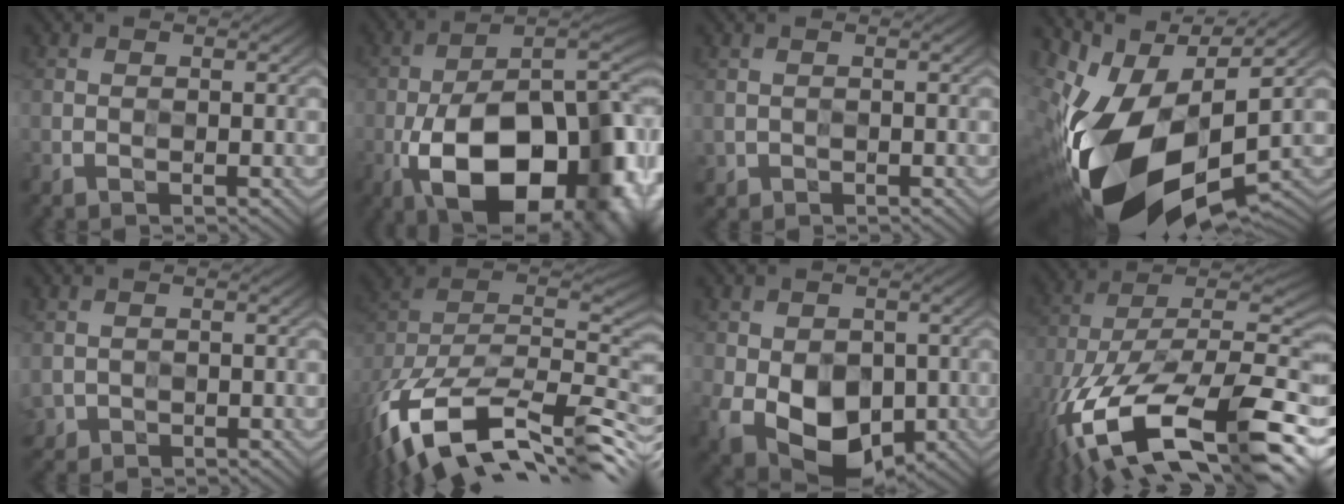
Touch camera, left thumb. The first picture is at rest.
{"total": 19.6, "force": [-8.0, 9.3, 15.3], "torque": [-0.225, -0.031, -0.118]}
{"total": 1.4, "force": [-0.7, 1.2, 0.2], "torque": [-0.009, -0.013, -0.012]}
{"total": 15.5, "force": [-2.2, 8.0, 13.1], "torque": [-0.267, -0.026, -0.022]}
{"total": 2.4, "force": [-1.0, 2.0, 1.0], "torque": [-0.035, -0.017, -0.015]}
{"total": 14.8, "force": [-7.9, 7.0, 10.4], "torque": [-0.241, -0.006, -0.142]}
{"total": 8.1, "force": [-1.4, 6.0, 5.2], "torque": [-0.115, -0.025, -0.021]}
{"total": 18.6, "force": [-9.5, 8.3, 13.7], "torque": [-0.275, -0.023, -0.152]}